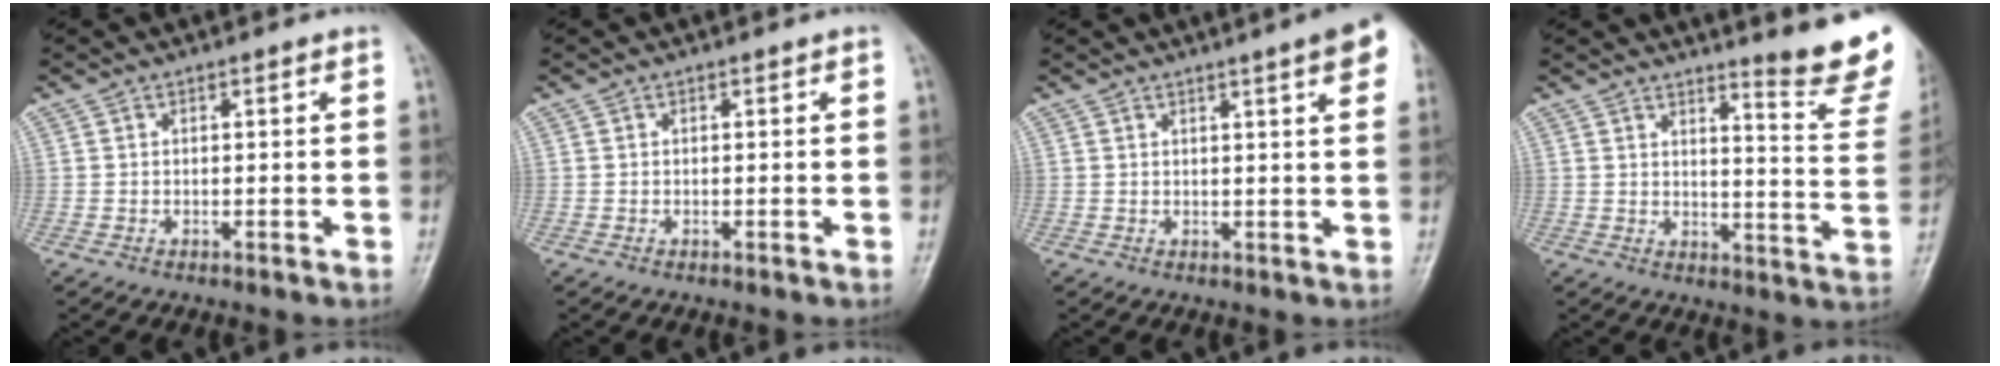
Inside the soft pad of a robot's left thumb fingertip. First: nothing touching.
{"total": 0.0}
{"total": 7.3, "force": [4.0, 0.7, 6.0], "torque": [-0.064, -0.003, 0.042]}
{"total": 13.4, "force": [10.9, 1.0, 7.9], "torque": [-0.076, -0.109, 0.129]}